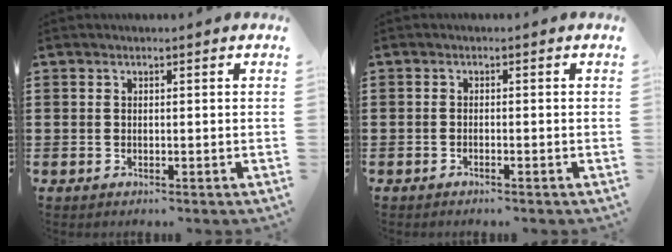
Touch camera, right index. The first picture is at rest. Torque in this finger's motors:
{"motor_torque": [0.32, 0.30, -0.15, -0.06]}